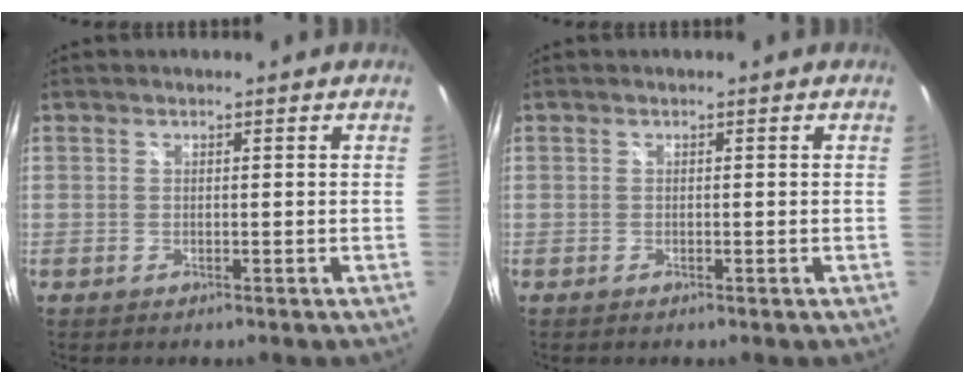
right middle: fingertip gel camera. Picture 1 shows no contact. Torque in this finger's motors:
{"motor_torque": [0.15, -0.15, 0.05, 0.01]}